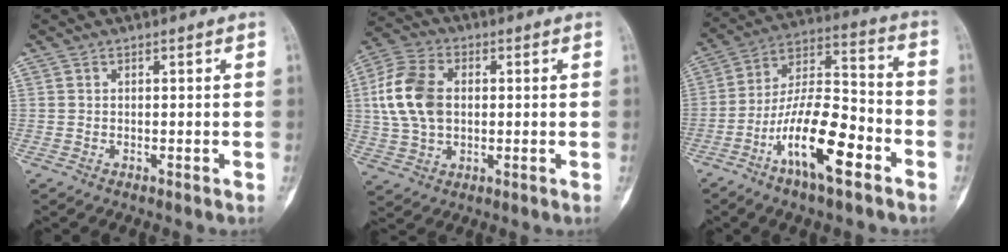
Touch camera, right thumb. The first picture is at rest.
{"total": 12.8, "force": [1.4, 8.6, 9.3], "torque": [-0.183, 0.010, 0.024]}
{"total": 16.7, "force": [-7.9, 5.5, 13.6], "torque": [-0.244, 0.061, -0.142]}